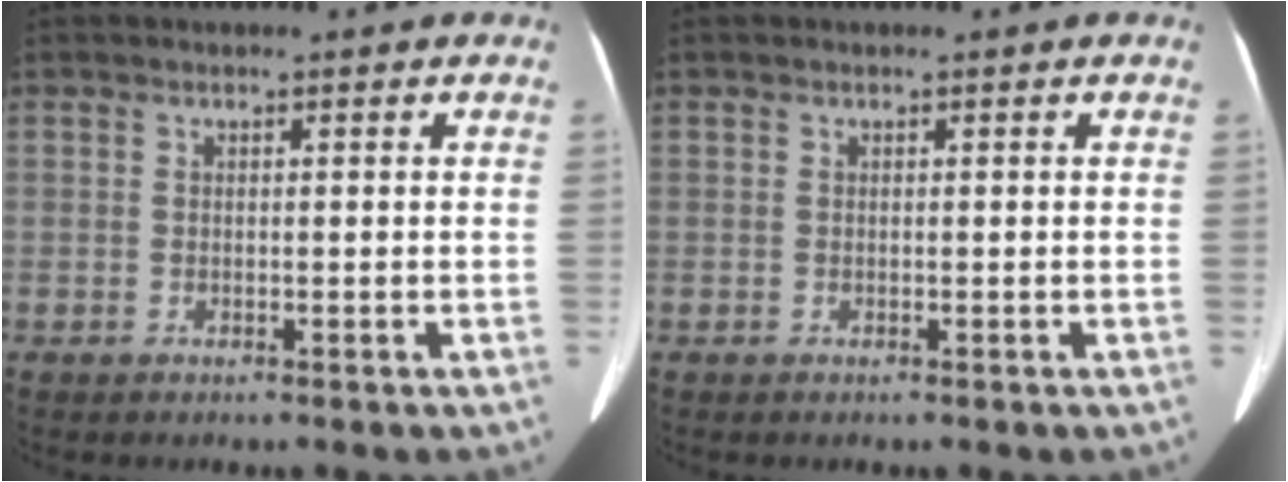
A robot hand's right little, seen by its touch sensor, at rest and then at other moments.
{"total": 0.0}